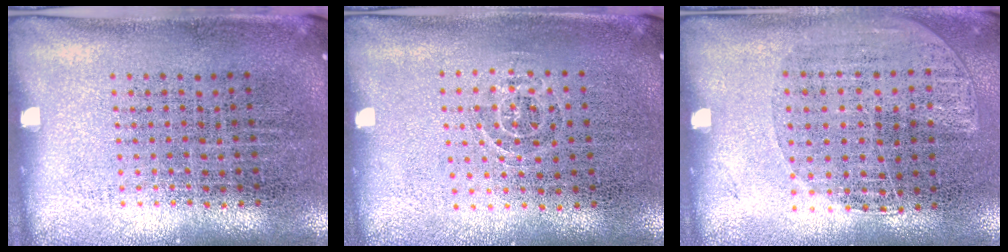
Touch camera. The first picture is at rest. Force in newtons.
{"total": 0.8, "press": 0.5, "slide": 0.6}
{"total": 1.1, "press": 1.0, "slide": 0.5}